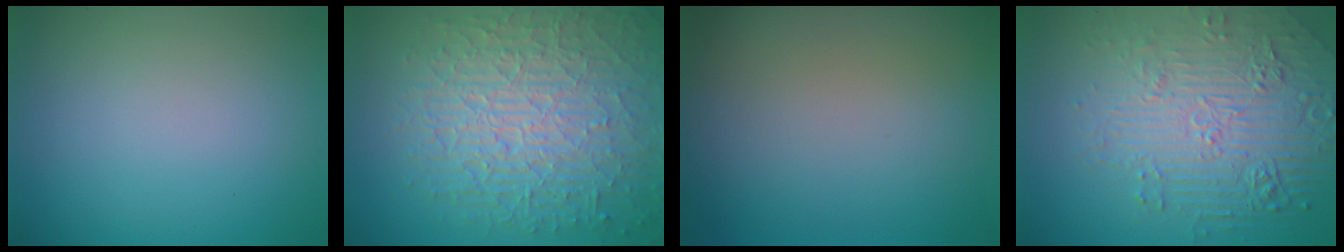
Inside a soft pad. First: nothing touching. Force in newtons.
{"total": 10.4, "press": 6.7, "slide": 8.0}
{"total": 0.0}
{"total": 7.7, "press": 5.7, "slide": 5.2}